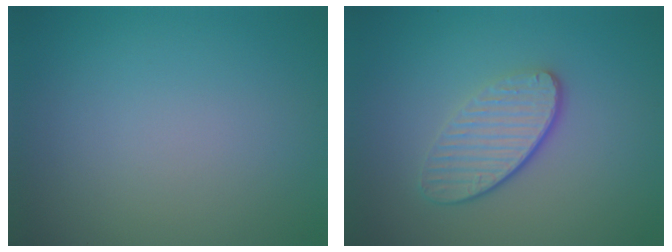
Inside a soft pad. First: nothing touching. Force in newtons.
{"total": 3.7, "press": 2.9, "slide": 2.3}